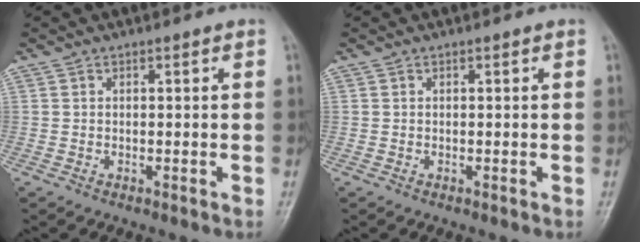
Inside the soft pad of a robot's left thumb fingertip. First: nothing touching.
{"total": 0.0}